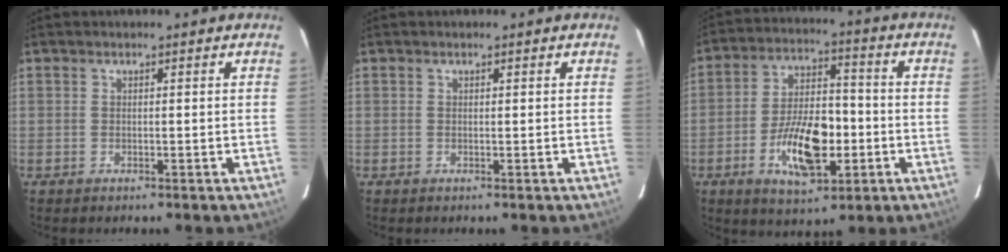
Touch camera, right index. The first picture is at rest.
{"total": 0.0}
{"total": 12.5, "force": [-3.8, 5.1, 10.8], "torque": [-0.198, 0.006, -0.062]}